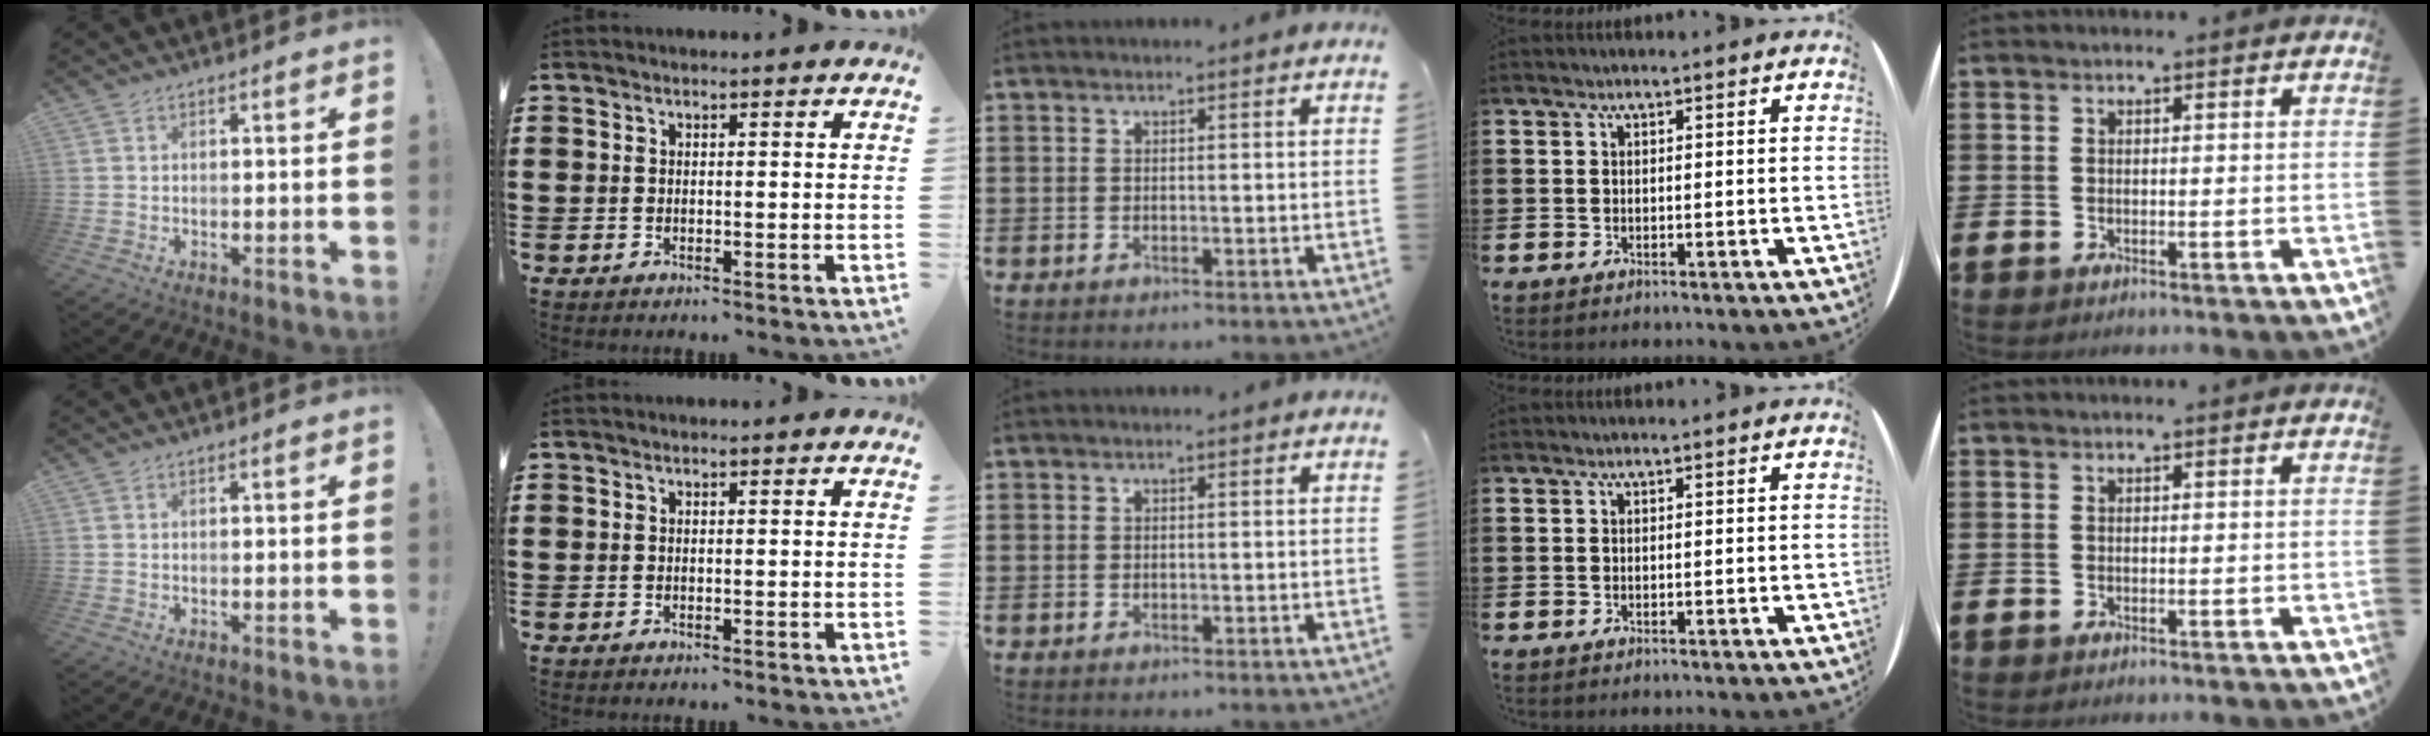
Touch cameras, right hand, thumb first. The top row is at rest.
{}